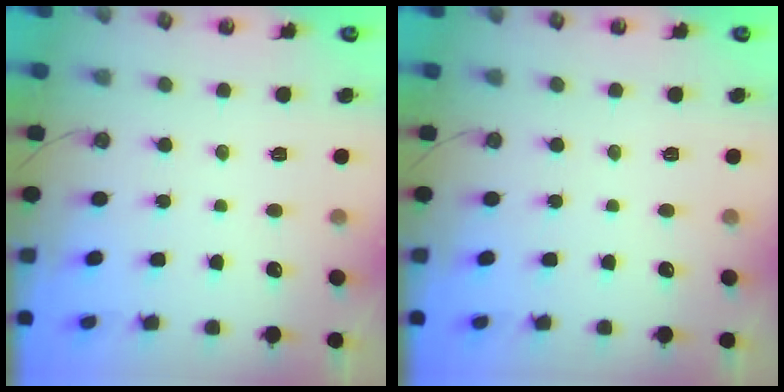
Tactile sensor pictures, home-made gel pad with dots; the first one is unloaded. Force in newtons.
{"total": 0.0}